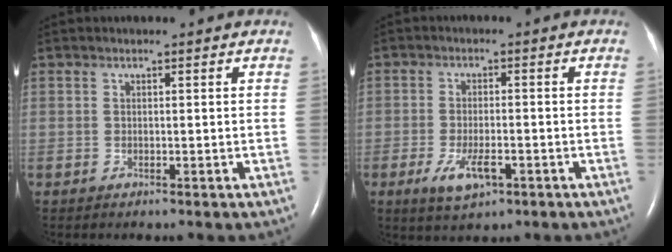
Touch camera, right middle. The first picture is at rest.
{"total": 5.2, "force": [-2.4, 1.8, 4.2], "torque": [-0.086, -0.006, -0.036]}